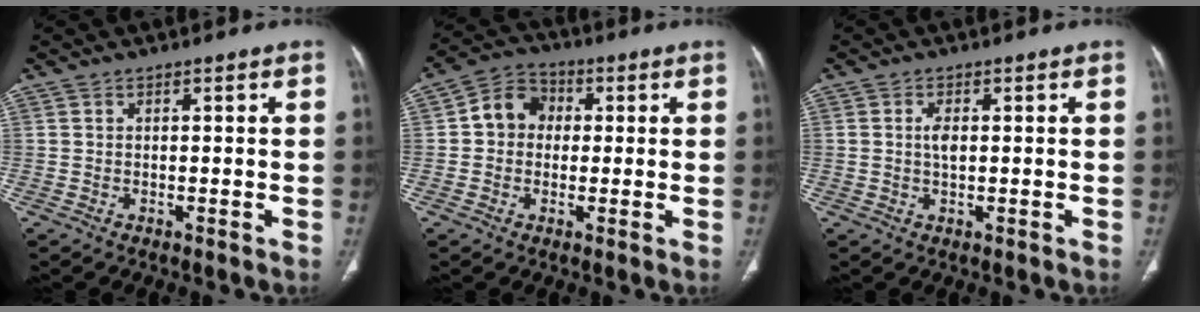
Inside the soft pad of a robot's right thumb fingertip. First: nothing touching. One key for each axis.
{"total": 7.7, "fx": 0.6, "fy": 6.6, "fz": 3.8, "tx": -0.043, "ty": 0.020, "tz": -0.002}
{"total": 2.1, "fx": 0.4, "fy": 1.1, "fz": 1.8, "tx": -0.033, "ty": -0.003, "tz": 0.007}